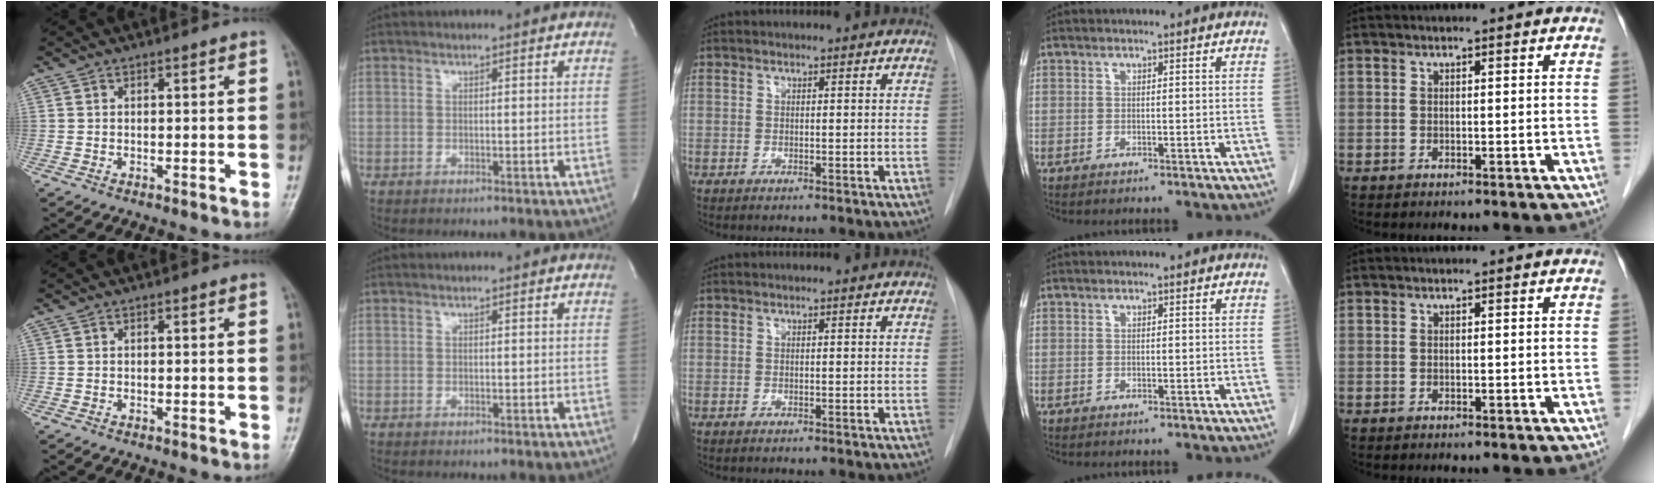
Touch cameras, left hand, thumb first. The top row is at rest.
{}